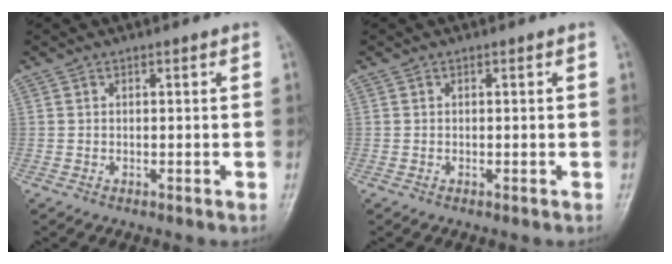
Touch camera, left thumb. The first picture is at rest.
{"total": 0.7, "force": [-0.1, 0.3, 0.6], "torque": [-0.010, 0.001, -0.002]}